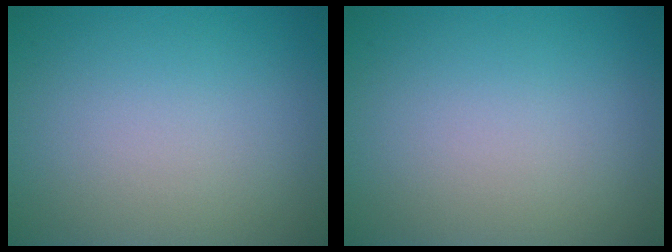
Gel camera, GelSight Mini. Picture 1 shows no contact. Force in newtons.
{"total": 0.0}